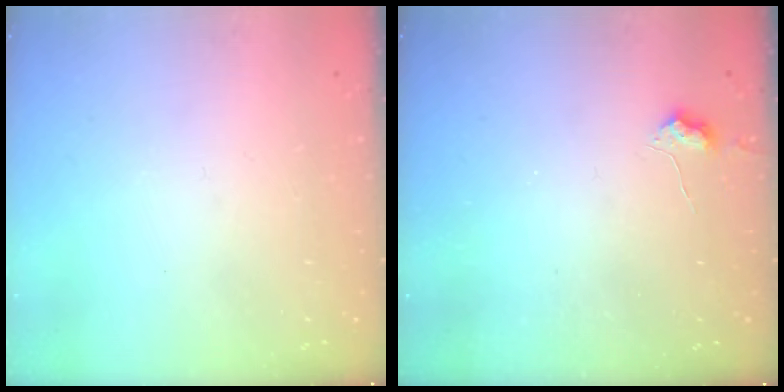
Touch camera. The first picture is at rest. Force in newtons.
{"total": 4.3, "press": 4.3, "slide": 0.7}